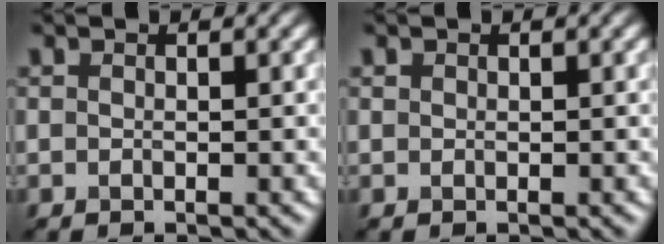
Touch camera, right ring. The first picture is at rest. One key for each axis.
{"total": 0.8, "fx": -0.2, "fy": -0.5, "fz": -0.6, "tx": -0.004, "ty": -0.003, "tz": 0.009}